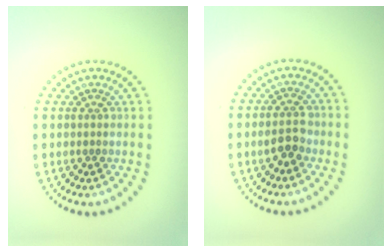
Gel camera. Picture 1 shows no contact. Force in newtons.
{"total": 2.3, "press": 2.2, "slide": 0.5}